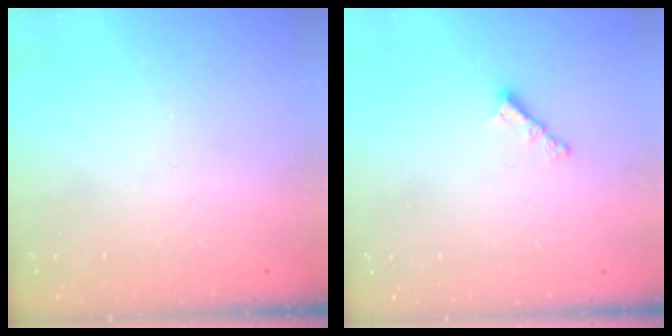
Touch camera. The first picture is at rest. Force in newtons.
{"total": 3.4, "press": 3.4, "slide": 0.1}